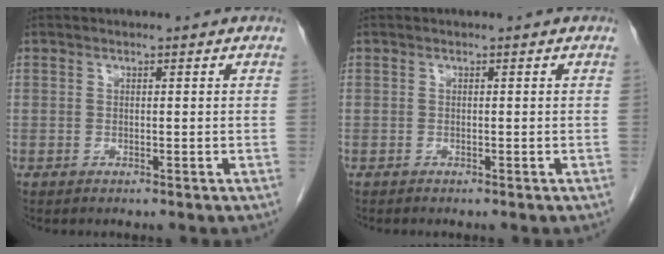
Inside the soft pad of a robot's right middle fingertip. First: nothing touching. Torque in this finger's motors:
{"motor_torque": [-0.27, -0.05, -0.20, -0.04]}